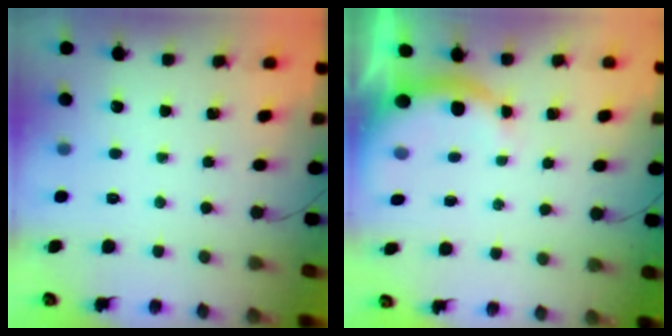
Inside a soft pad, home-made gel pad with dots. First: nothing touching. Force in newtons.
{"total": 4.2, "press": 4.1, "slide": 0.7}